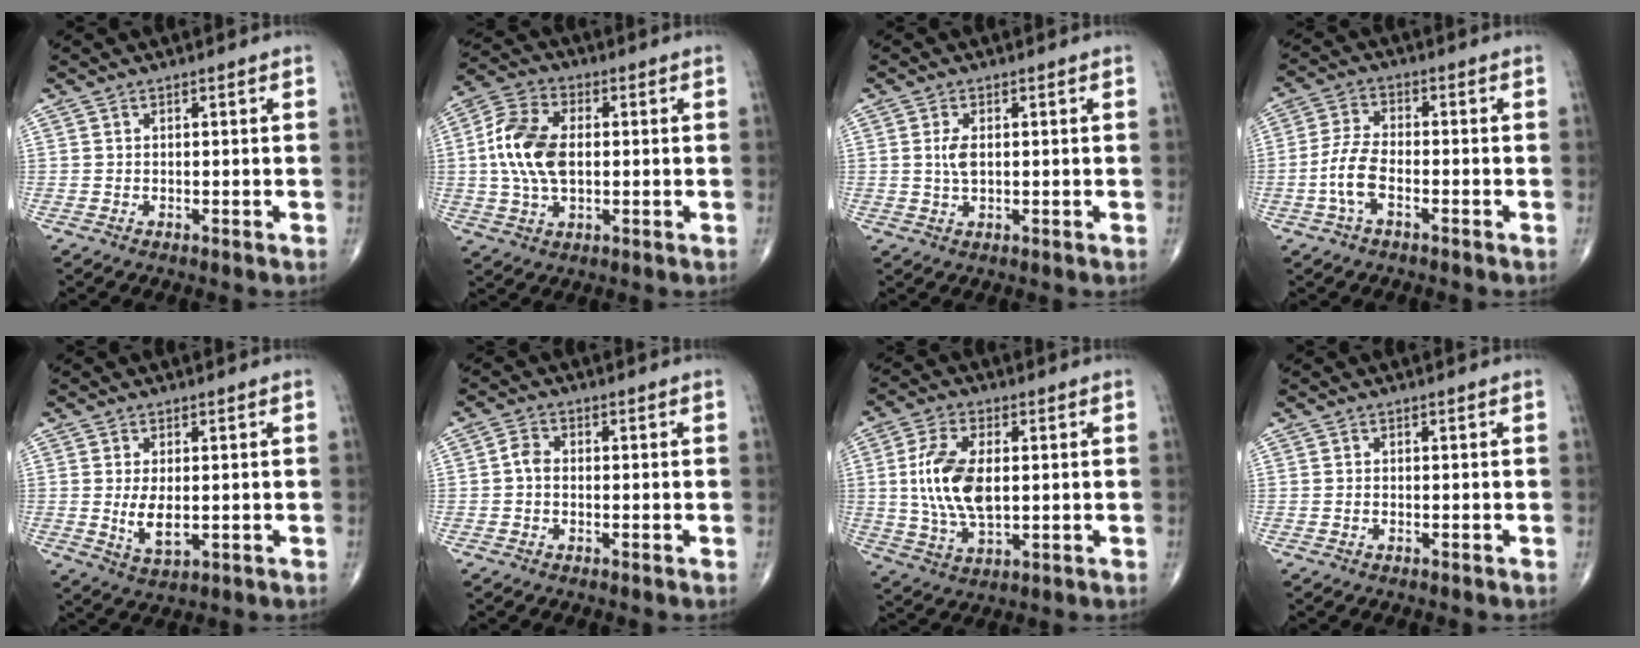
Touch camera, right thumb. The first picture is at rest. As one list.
[{"total": 12.0, "force": [0.4, 7.1, 9.7], "torque": [-0.199, 0.013, 0.005]}, {"total": 3.0, "force": [0.3, 1.5, 2.6], "torque": [-0.056, -0.002, 0.007]}, {"total": 6.3, "force": [-2.3, 2.9, 5.1], "torque": [-0.116, 0.021, -0.046]}, {"total": 5.1, "force": [-0.3, 2.5, 4.4], "torque": [-0.082, -0.014, 0.000]}, {"total": 2.4, "force": [-0.4, 1.8, 1.6], "torque": [-0.025, 0.008, -0.015]}, {"total": 12.3, "force": [1.0, 6.3, 10.5], "torque": [-0.214, -0.003, 0.022]}, {"total": 0.0}]